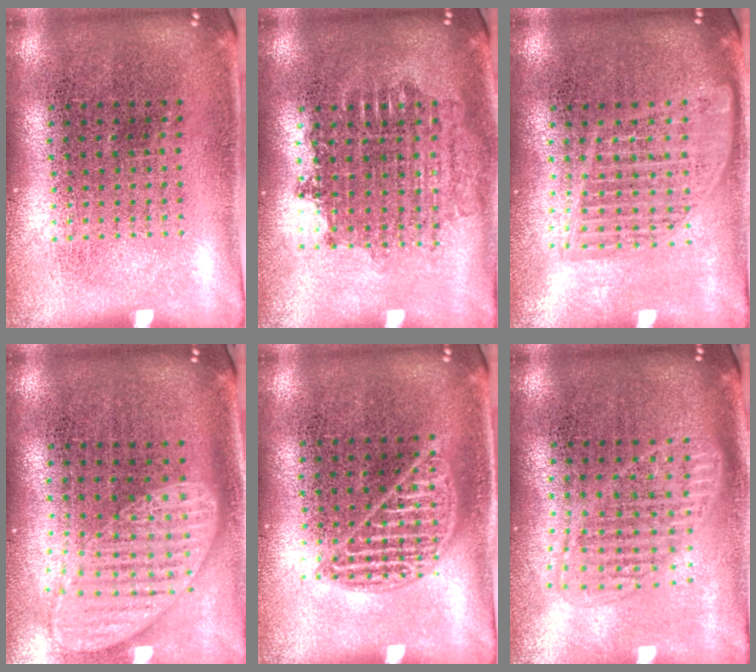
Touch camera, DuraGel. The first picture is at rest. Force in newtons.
{"total": 1.7, "press": 1.4, "slide": 1.0}
{"total": 1.6, "press": 1.4, "slide": 0.7}
{"total": 2.0, "press": 1.5, "slide": 1.2}
{"total": 1.8, "press": 1.8, "slide": 0.3}
{"total": 1.6, "press": 1.4, "slide": 0.7}